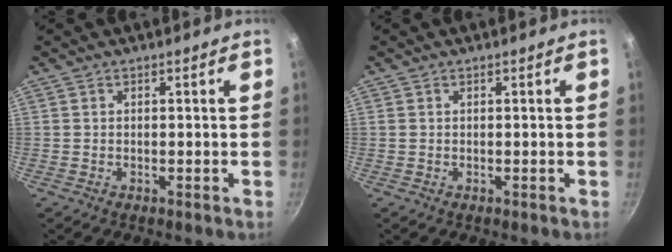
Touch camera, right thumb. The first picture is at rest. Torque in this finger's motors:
{"motor_torque": [-0.08, -0.32, -0.30, 0.13, -0.03]}